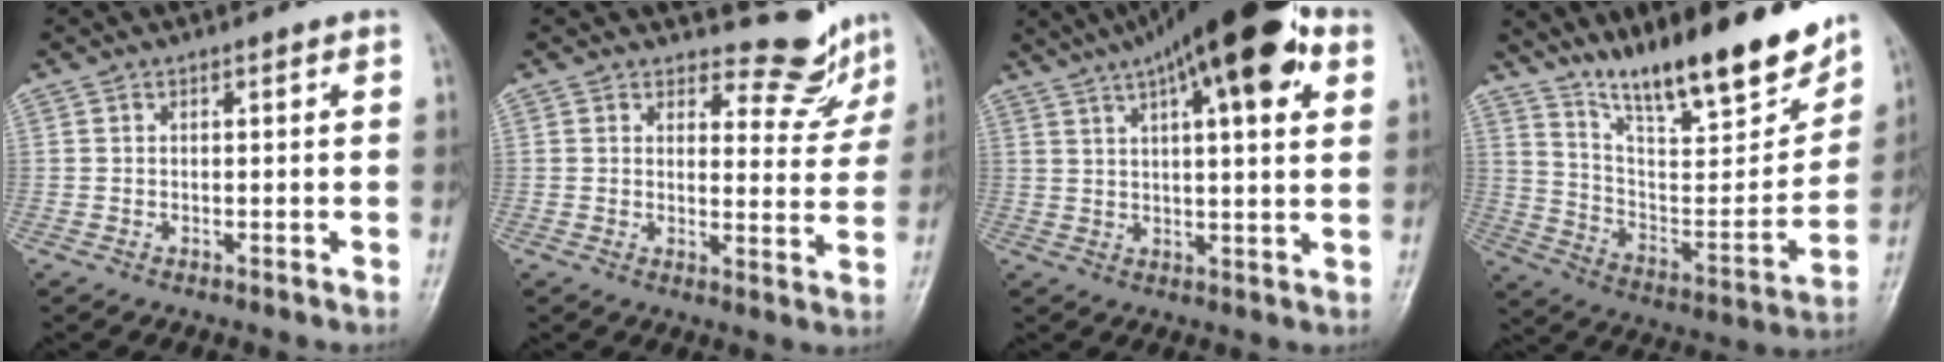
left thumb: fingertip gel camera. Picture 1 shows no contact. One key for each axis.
{"total": 7.5, "fx": 7.1, "fy": 2.5, "fz": 0.2, "tx": 0.026, "ty": -0.073, "tz": 0.082}
{"total": 20.3, "fx": 10.4, "fy": 6.1, "fz": 16.4, "tx": -0.242, "ty": 0.004, "tz": 0.155}
{"total": 21.6, "fx": 16.5, "fy": 4.5, "fz": 13.1, "tx": -0.174, "ty": -0.089, "tz": 0.282}